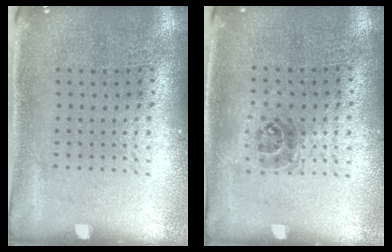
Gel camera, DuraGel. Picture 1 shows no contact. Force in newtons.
{"total": 1.0, "press": 0.9, "slide": 0.5}